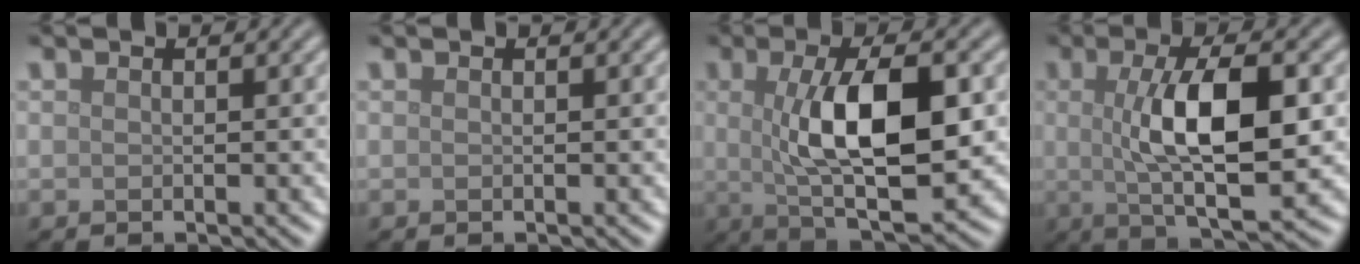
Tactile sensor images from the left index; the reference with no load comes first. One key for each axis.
{"total": 0.0}
{"total": 9.6, "fx": 0.6, "fy": 3.2, "fz": 9.0, "tx": -0.144, "ty": -0.003, "tz": 0.013}
{"total": 8.8, "fx": 0.5, "fy": 2.7, "fz": 8.3, "tx": -0.135, "ty": -0.002, "tz": 0.011}